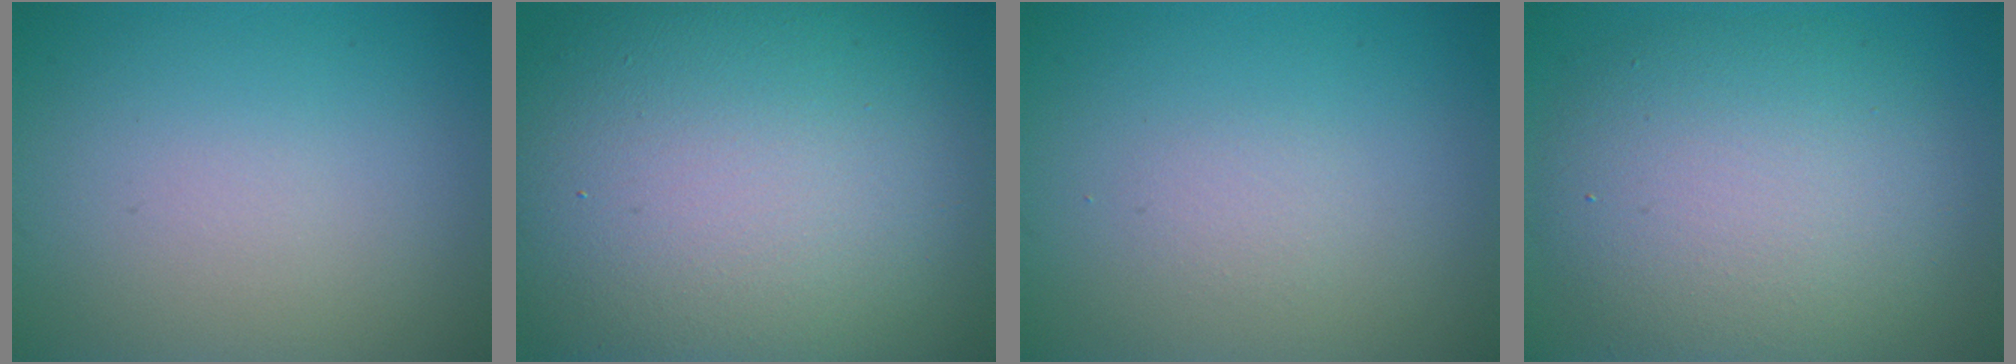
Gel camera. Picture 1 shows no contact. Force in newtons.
{"total": 18.0, "press": 17.9, "slide": 1.8}
{"total": 0.8, "press": 0.8, "slide": 0.0}
{"total": 8.9, "press": 8.9, "slide": 0.4}